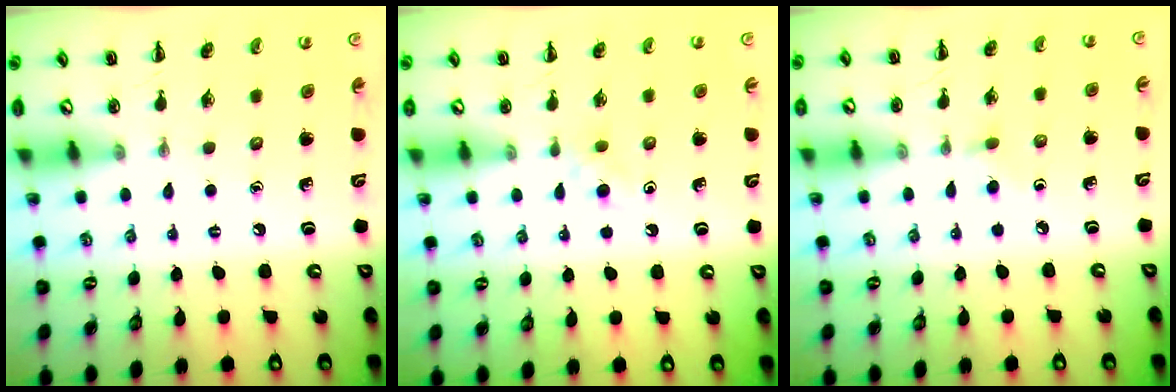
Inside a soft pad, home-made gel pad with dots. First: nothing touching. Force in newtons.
{"total": 3.6, "press": 3.4, "slide": 1.2}
{"total": 3.9, "press": 3.7, "slide": 1.4}